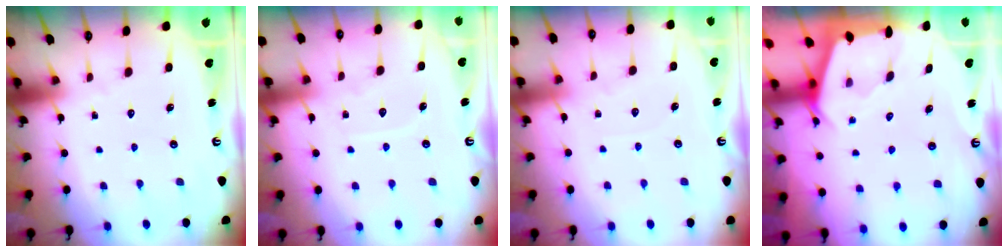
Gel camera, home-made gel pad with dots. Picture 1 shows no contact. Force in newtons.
{"total": 5.1, "press": 5.1, "slide": 0.6}
{"total": 4.0, "press": 4.0, "slide": 0.5}
{"total": 2.4, "press": 2.4, "slide": 0.3}